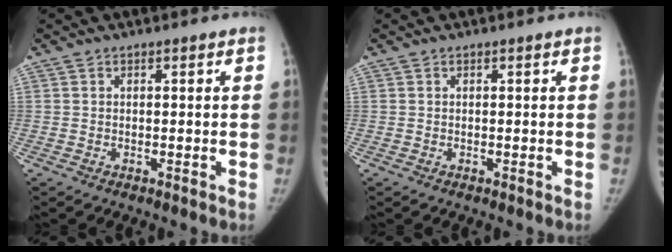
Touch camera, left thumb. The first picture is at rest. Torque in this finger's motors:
{"motor_torque": [-0.09, 0.15, 0.16, -0.34, 0.01]}